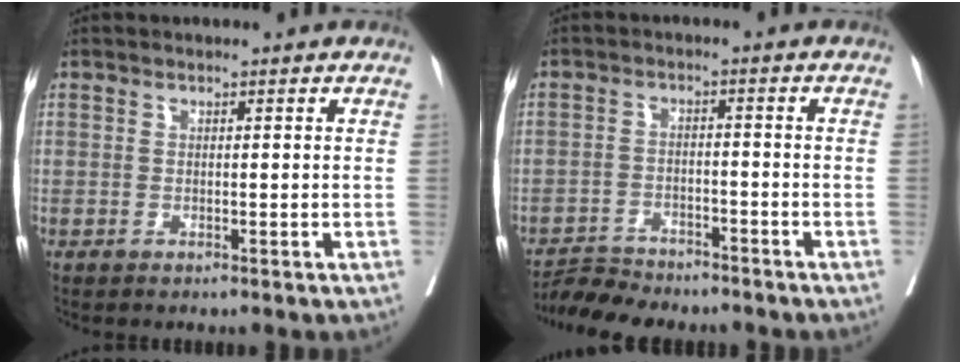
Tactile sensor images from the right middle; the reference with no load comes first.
{"total": 6.5, "force": [-6.3, 1.1, 0.8], "torque": [-0.010, -0.008, -0.106]}